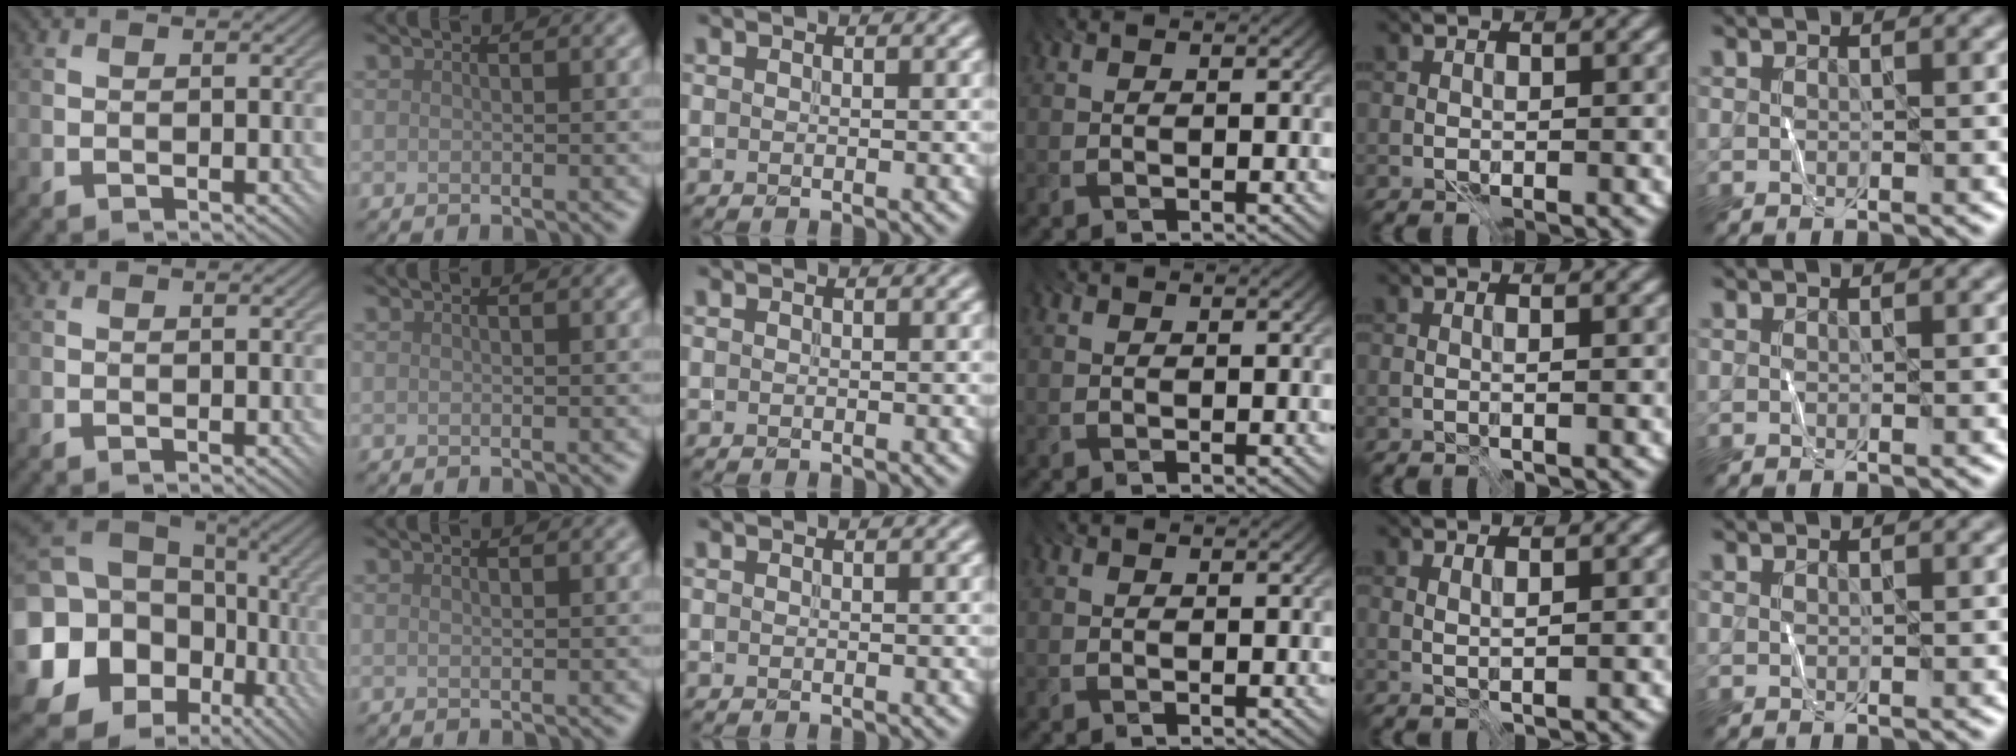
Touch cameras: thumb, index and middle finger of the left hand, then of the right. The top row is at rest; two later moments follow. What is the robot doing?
{"motion": "fold", "object": "shorts"}